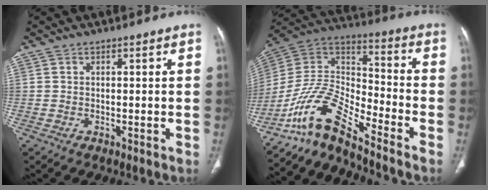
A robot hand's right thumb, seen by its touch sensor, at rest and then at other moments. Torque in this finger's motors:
{"motor_torque": [0.39, 0.08, 1.48, -1.28, 0.36]}